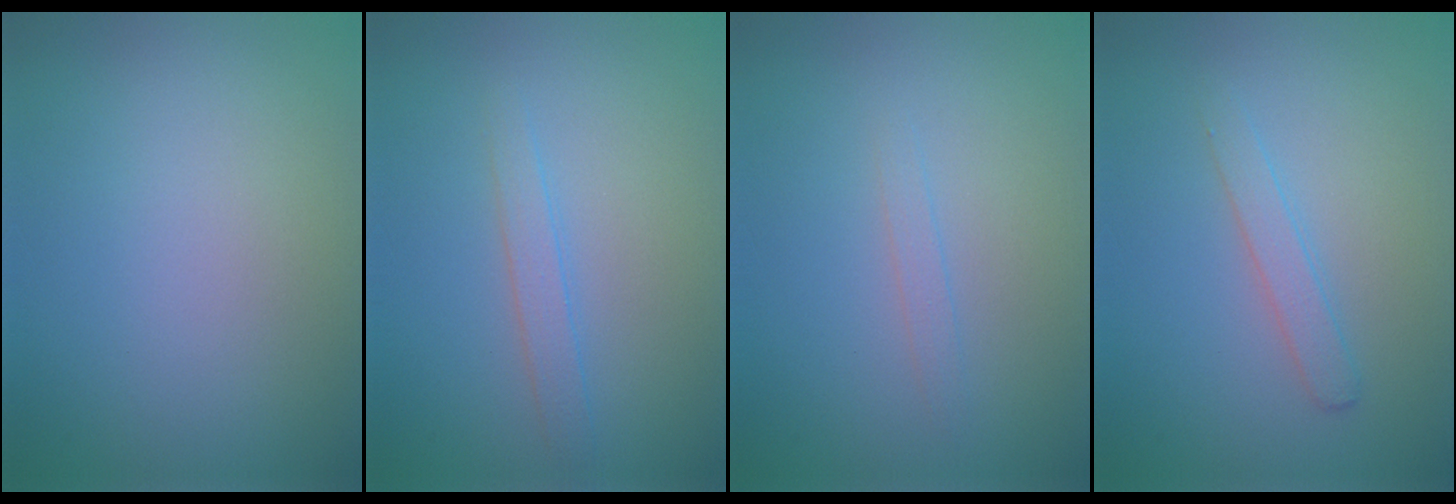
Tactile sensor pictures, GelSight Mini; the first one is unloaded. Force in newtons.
{"total": 1.5, "press": 1.5, "slide": 0.1}
{"total": 0.8, "press": 0.8, "slide": 0.0}
{"total": 1.6, "press": 1.6, "slide": 0.0}